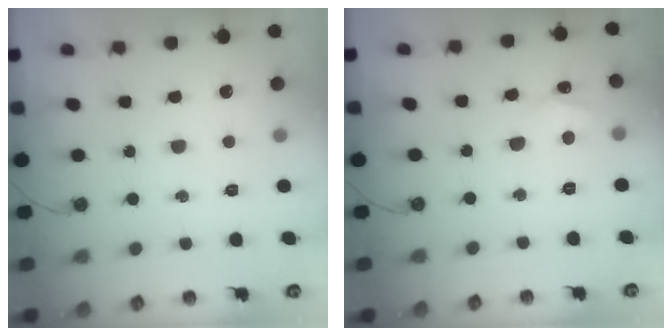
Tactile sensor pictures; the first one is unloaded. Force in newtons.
{"total": 3.7, "press": 3.7, "slide": 0.5}